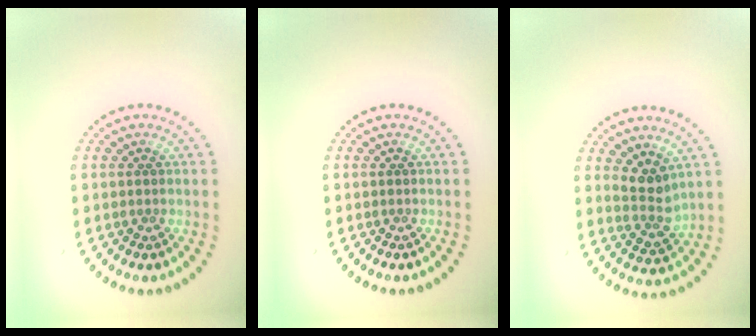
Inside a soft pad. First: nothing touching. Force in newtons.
{"total": 0.0}
{"total": 2.6, "press": 2.1, "slide": 1.6}